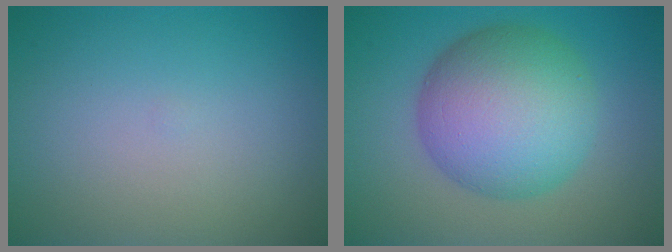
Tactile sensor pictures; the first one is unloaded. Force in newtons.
{"total": 10.1, "press": 10.1, "slide": 0.3}